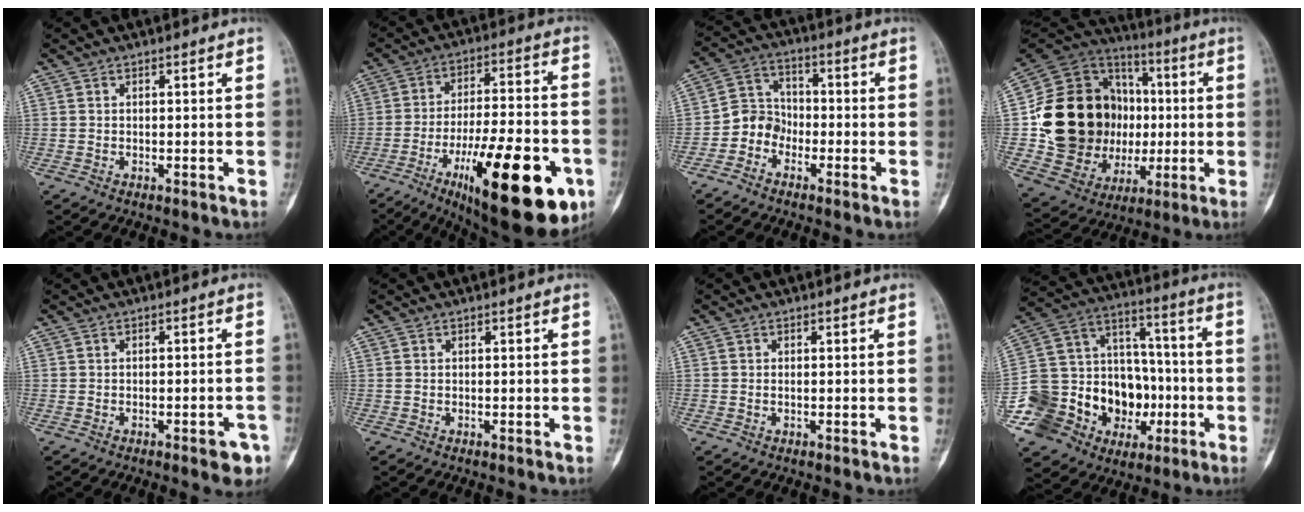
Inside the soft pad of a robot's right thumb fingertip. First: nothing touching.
{"total": 26.9, "force": [-10.9, 8.8, 23.0], "torque": [-0.306, 0.039, -0.153]}
{"total": 6.0, "force": [-2.9, 5.0, 1.6], "torque": [-0.004, 0.034, -0.067]}
{"total": 28.3, "force": [0.1, 22.0, 17.9], "torque": [-0.283, 0.032, 0.022]}
{"total": 4.0, "force": [-2.2, 1.5, 3.0], "torque": [-0.024, 0.012, -0.022]}
{"total": 0.0}
{"total": 0.6, "force": [-0.1, 0.3, 0.6], "torque": [-0.014, 0.003, 0.000]}
{"total": 25.8, "force": [-7.7, 19.5, 15.0], "torque": [-0.255, 0.086, -0.115]}